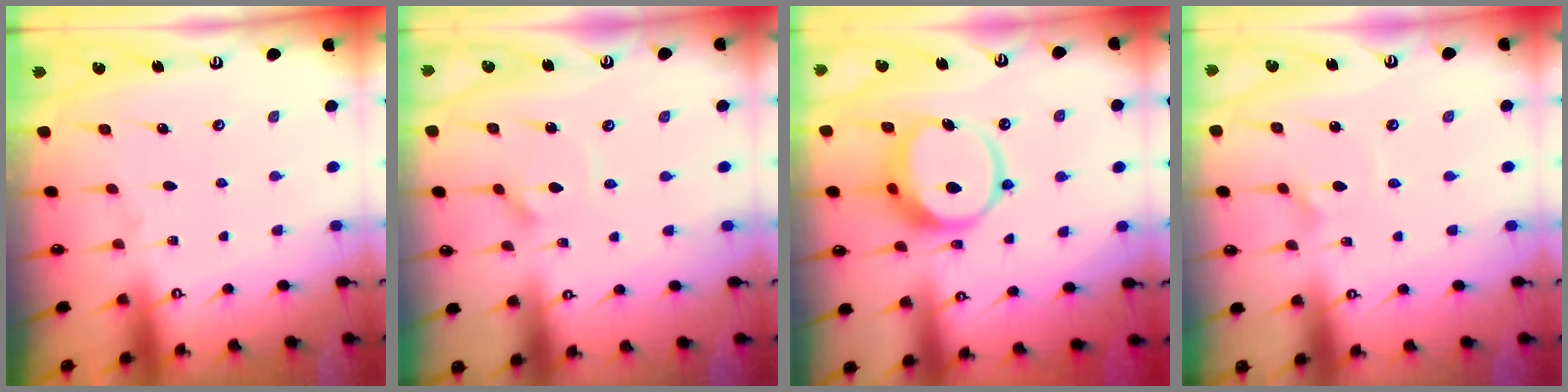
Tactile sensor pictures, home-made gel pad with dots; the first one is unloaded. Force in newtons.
{"total": 4.0, "press": 4.0, "slide": 0.4}
{"total": 11.8, "press": 11.7, "slide": 1.6}
{"total": 2.7, "press": 2.6, "slide": 0.3}